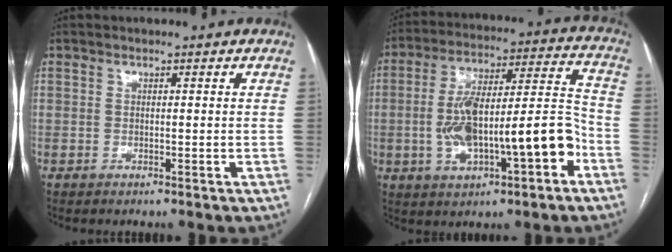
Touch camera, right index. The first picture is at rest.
{"total": 17.6, "force": [-4.9, 4.7, 16.2], "torque": [-0.278, 0.031, -0.068]}